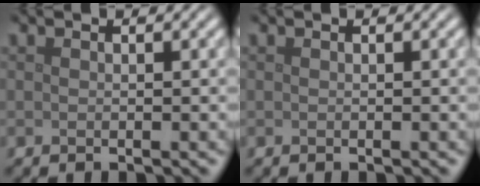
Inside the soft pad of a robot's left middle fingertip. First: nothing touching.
{"total": 0.0}